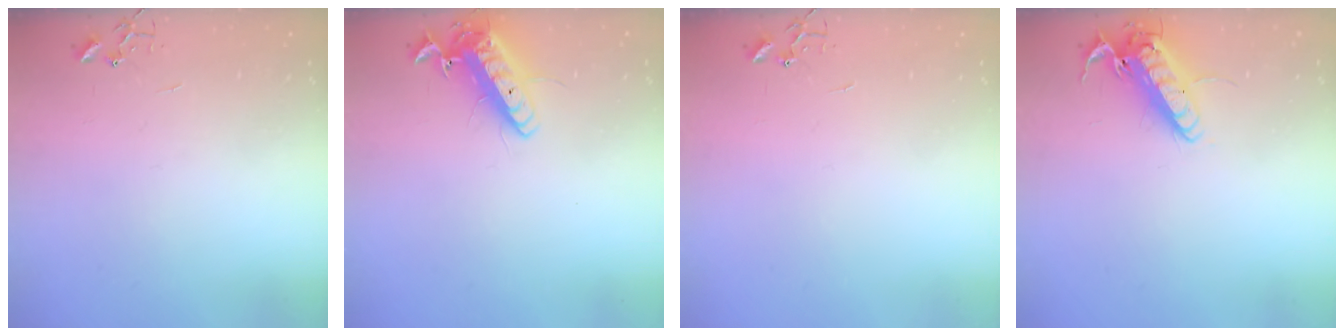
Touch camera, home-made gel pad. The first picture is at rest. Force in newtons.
{"total": 13.4, "press": 13.1, "slide": 2.5}
{"total": 0.0}
{"total": 13.8, "press": 13.7, "slide": 2.0}